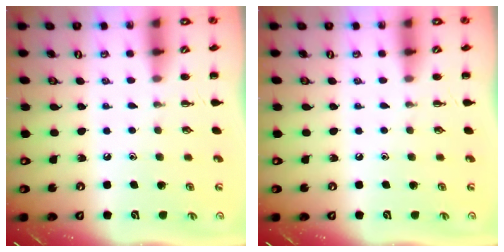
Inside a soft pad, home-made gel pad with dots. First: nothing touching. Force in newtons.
{"total": 0.0}